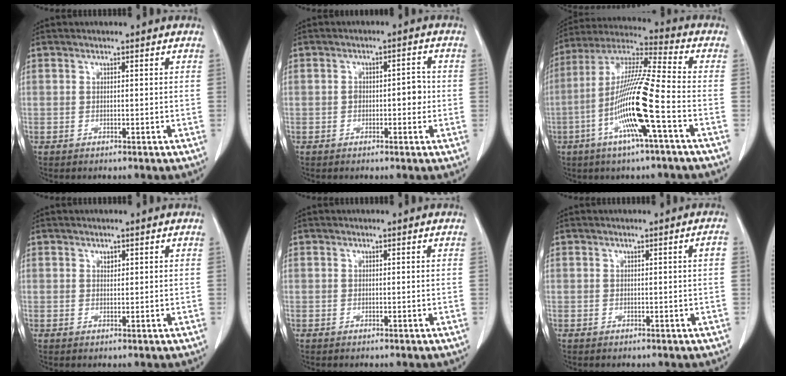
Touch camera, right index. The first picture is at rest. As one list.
[{"total": 3.4, "force": [-0.6, 1.7, 2.8], "torque": [-0.036, 0.012, -0.007]}, {"total": 15.3, "force": [-4.9, -0.2, 14.5], "torque": [-0.290, -0.004, -0.101]}, {"total": 0.7, "force": [0.4, 0.4, 0.3], "torque": [-0.003, -0.003, 0.006]}, {"total": 0.0}, {"total": 1.0, "force": [0.0, -0.2, 1.0], "torque": [-0.014, 0.001, 0.002]}]